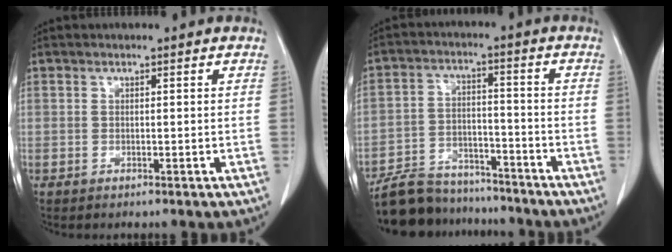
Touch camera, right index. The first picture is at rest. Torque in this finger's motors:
{"motor_torque": [0.74, -0.70, 0.19, 0.00]}